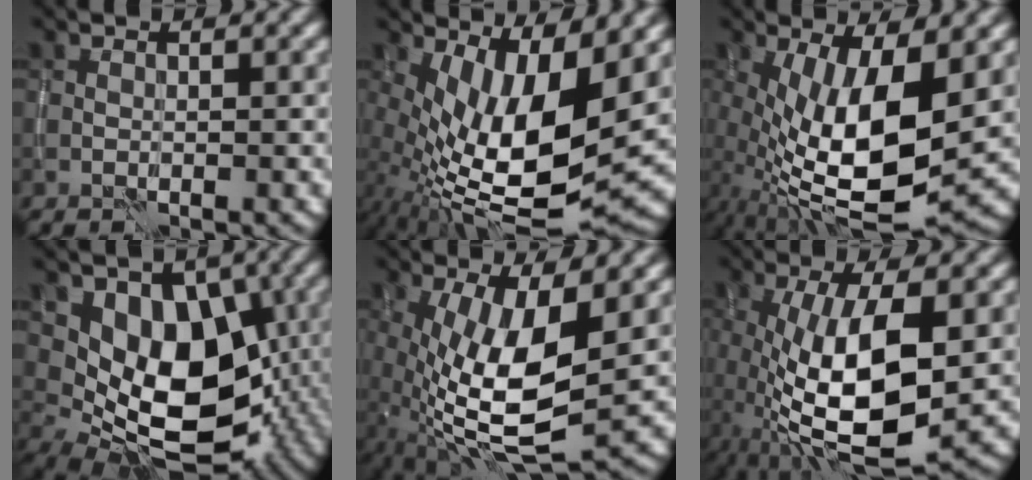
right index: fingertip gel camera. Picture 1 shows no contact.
{"total": 13.4, "force": [1.4, 5.1, 12.3], "torque": [-0.212, -0.017, 0.031]}
{"total": 12.5, "force": [-0.5, 4.6, 11.6], "torque": [-0.205, -0.018, -0.008]}
{"total": 11.3, "force": [0.6, 7.5, 8.5], "torque": [-0.115, -0.015, 0.015]}
{"total": 11.1, "force": [-0.8, 3.9, 10.4], "torque": [-0.199, -0.015, -0.013]}
{"total": 11.0, "force": [-1.1, 3.9, 10.2], "torque": [-0.198, -0.013, -0.018]}